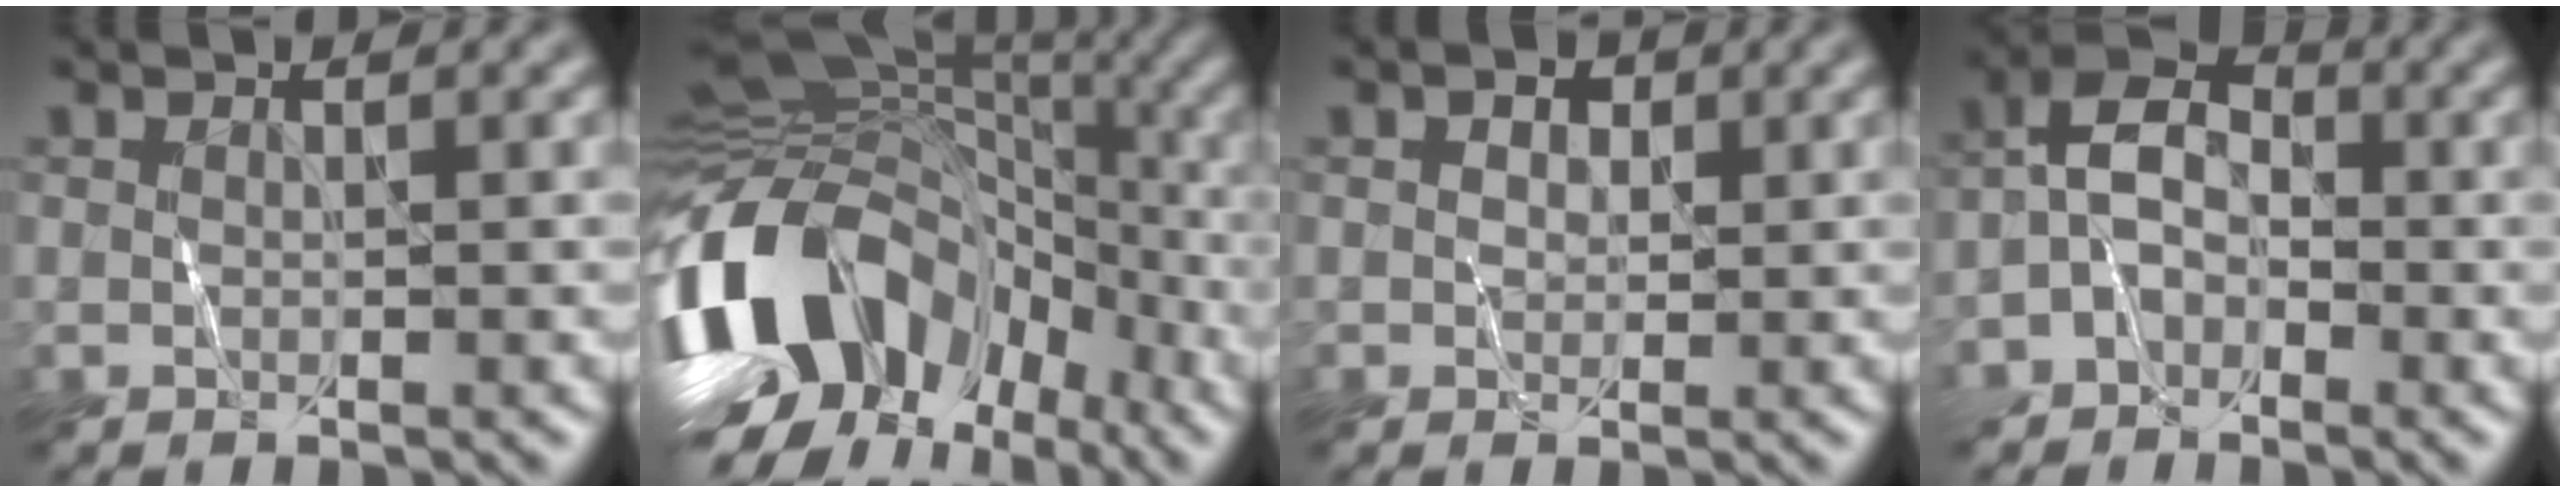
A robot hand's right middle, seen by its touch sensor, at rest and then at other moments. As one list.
[{"total": 15.8, "force": [-4.7, 11.2, 10.0], "torque": [-0.208, 0.016, -0.095]}, {"total": 1.4, "force": [0.6, 1.1, 0.5], "torque": [-0.006, 0.010, 0.008]}, {"total": 3.6, "force": [-1.6, 2.5, 2.0], "torque": [-0.038, 0.021, -0.042]}]